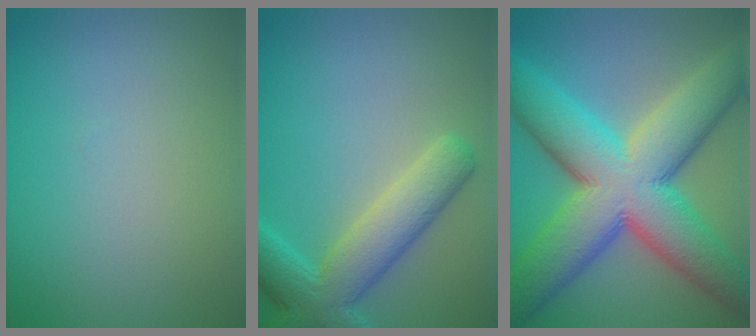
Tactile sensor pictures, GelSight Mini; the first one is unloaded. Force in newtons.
{"total": 6.2, "press": 6.2, "slide": 0.6}
{"total": 14.6, "press": 14.6, "slide": 0.3}